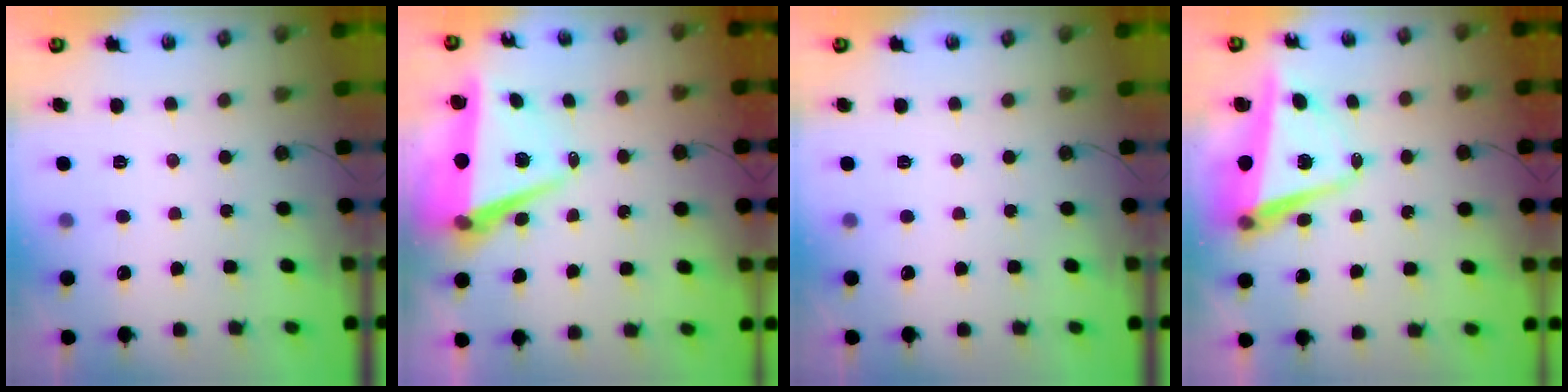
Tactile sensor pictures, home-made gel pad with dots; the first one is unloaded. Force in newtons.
{"total": 8.4, "press": 7.4, "slide": 4.1}
{"total": 0.0}
{"total": 7.4, "press": 7.2, "slide": 1.3}